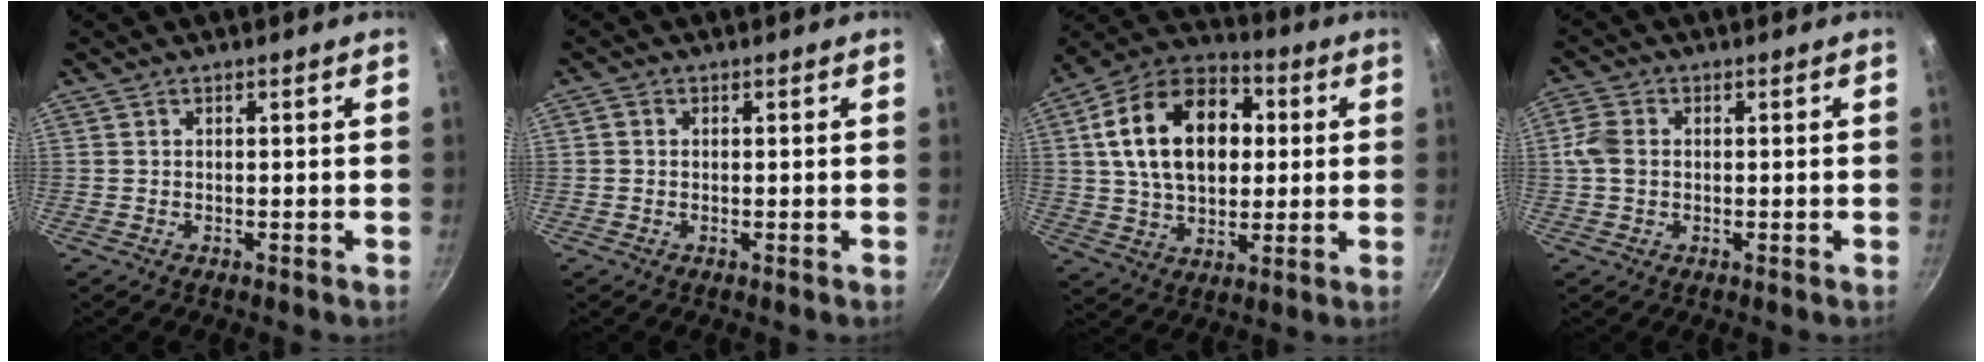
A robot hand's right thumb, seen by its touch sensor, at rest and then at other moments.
{"total": 0.9, "force": [0.0, 0.8, 0.3], "torque": [-0.005, 0.004, -0.002]}
{"total": 20.9, "force": [3.5, 14.1, 15.1], "torque": [-0.226, 0.022, 0.048]}
{"total": 4.4, "force": [0.1, 3.4, 2.8], "torque": [-0.058, 0.007, -0.005]}